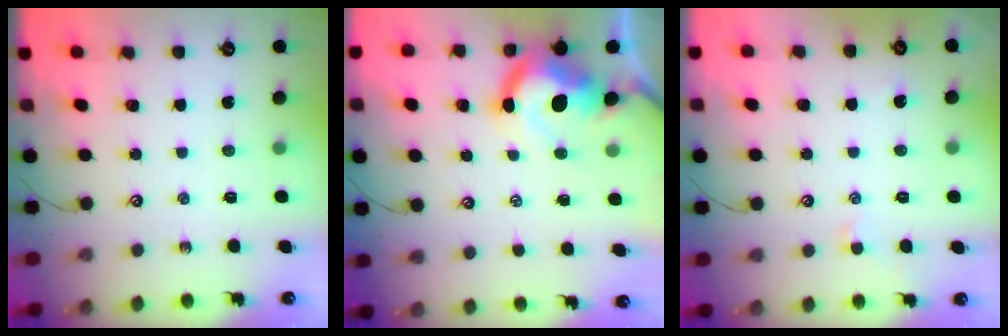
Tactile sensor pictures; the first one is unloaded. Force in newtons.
{"total": 9.4, "press": 9.3, "slide": 1.4}
{"total": 0.6, "press": 0.3, "slide": 0.5}